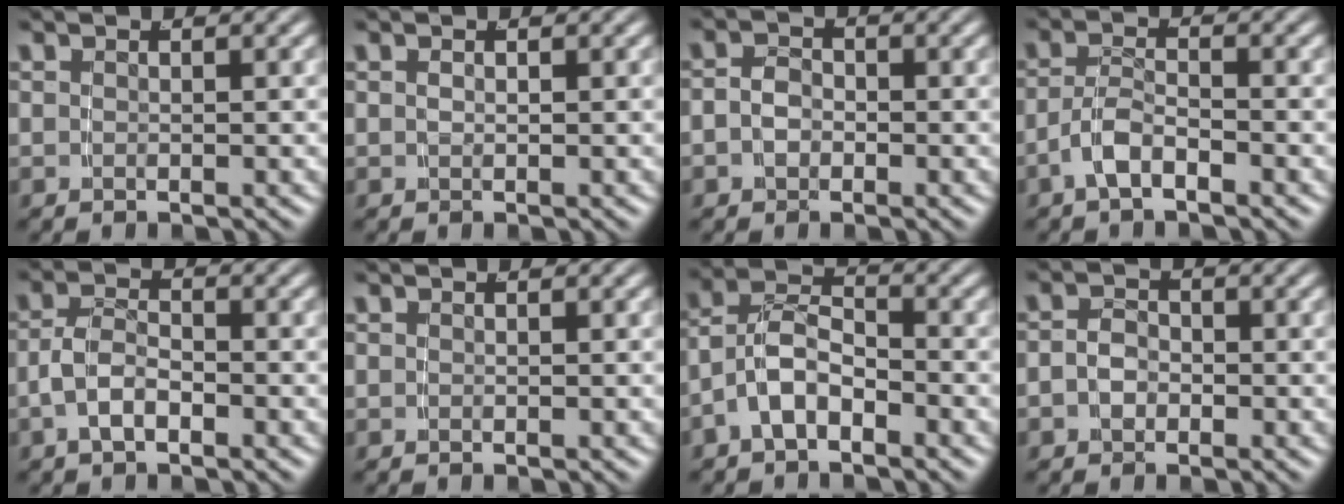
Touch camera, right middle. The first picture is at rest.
{"total": 0.5, "force": [0.0, 0.2, 0.5], "torque": [-0.003, 0.000, 0.005]}
{"total": 2.6, "force": [-0.8, 2.1, 1.3], "torque": [-0.036, -0.014, -0.010]}
{"total": 2.6, "force": [-1.9, 0.8, 1.7], "torque": [-0.031, -0.004, -0.033]}
{"total": 3.1, "force": [-1.5, 1.7, 2.2], "torque": [-0.043, -0.007, -0.024]}
{"total": 0.0}
{"total": 5.6, "force": [-1.6, 4.2, 3.4], "torque": [-0.070, -0.017, -0.030]}
{"total": 2.5, "force": [-1.0, 2.0, 1.1], "torque": [-0.031, -0.011, -0.015]}